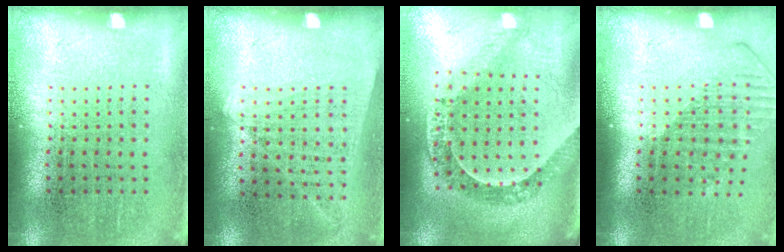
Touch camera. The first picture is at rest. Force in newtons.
{"total": 1.2, "press": 1.1, "slide": 0.6}
{"total": 1.2, "press": 1.2, "slide": 0.4}
{"total": 1.5, "press": 1.2, "slide": 1.0}